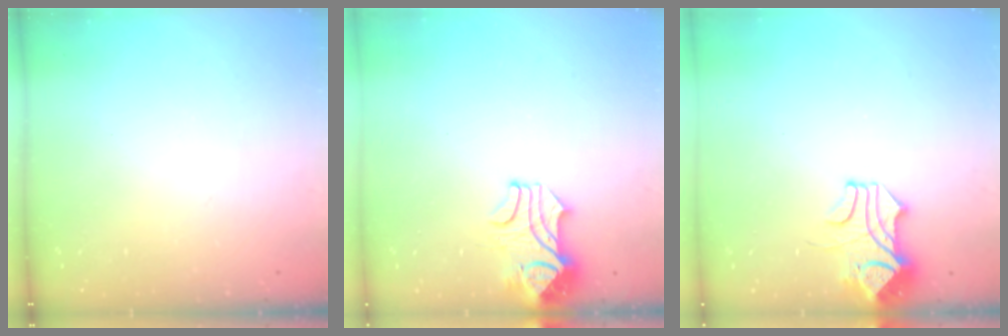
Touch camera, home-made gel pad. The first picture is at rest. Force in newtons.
{"total": 2.3, "press": 2.1, "slide": 1.0}
{"total": 2.2, "press": 2.1, "slide": 0.7}